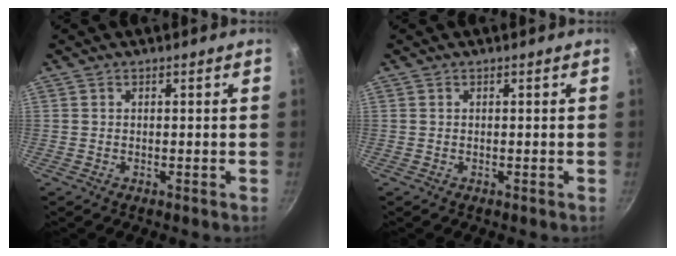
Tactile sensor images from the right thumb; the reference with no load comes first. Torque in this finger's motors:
{"motor_torque": [-0.04, -0.04, 0.10, -0.06, 0.00]}